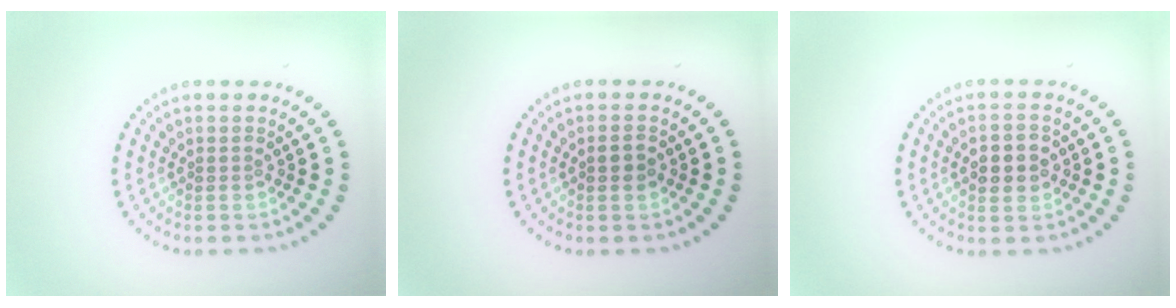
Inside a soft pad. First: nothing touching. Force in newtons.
{"total": 1.2, "press": 1.2, "slide": 0.3}
{"total": 3.0, "press": 3.0, "slide": 0.0}